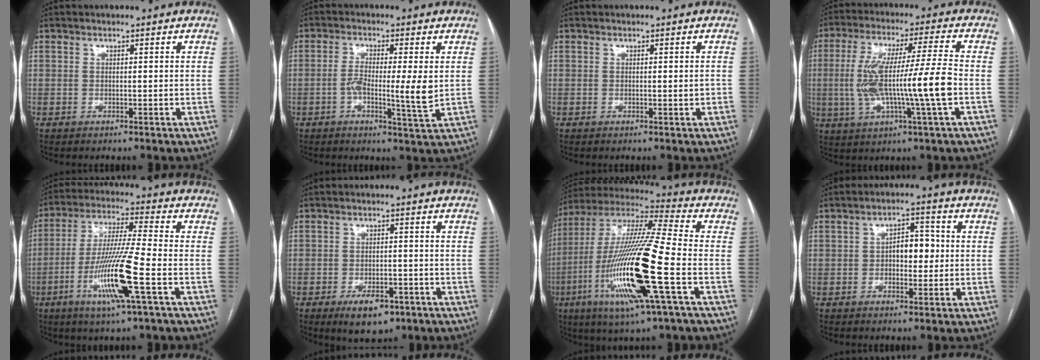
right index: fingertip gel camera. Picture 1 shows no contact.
{"total": 7.0, "force": [-0.5, 0.5, 7.0], "torque": [-0.125, -0.006, -0.010]}
{"total": 0.8, "force": [-0.1, 0.1, 0.8], "torque": [-0.013, 0.000, 0.003]}
{"total": 14.2, "force": [-1.7, 0.0, 14.1], "torque": [-0.278, 0.012, -0.031]}
{"total": 13.6, "force": [-4.9, -0.4, 12.7], "torque": [-0.259, -0.015, -0.094]}
{"total": 6.6, "force": [-3.8, 3.2, 4.3], "torque": [-0.066, -0.002, -0.051]}
{"total": 22.8, "force": [-6.5, 1.3, 21.8], "torque": [-0.460, -0.027, -0.123]}
{"total": 5.3, "force": [-0.1, 2.8, 4.5], "torque": [-0.068, 0.016, -0.001]}